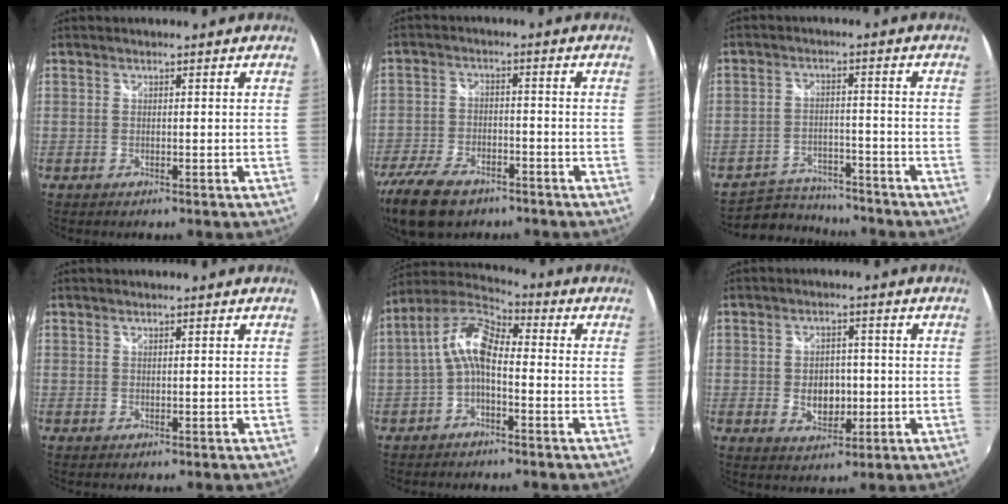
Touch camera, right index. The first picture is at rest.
{"total": 13.5, "force": [-9.2, 6.7, 7.2], "torque": [-0.186, -0.023, -0.166]}
{"total": 9.5, "force": [-8.8, 3.2, 1.7], "torque": [-0.060, 0.011, -0.129]}
{"total": 0.0}
{"total": 8.7, "force": [-1.3, 4.1, 7.6], "torque": [-0.164, 0.024, -0.030]}
{"total": 6.1, "force": [-0.8, 4.3, 4.2], "torque": [-0.075, 0.003, -0.007]}